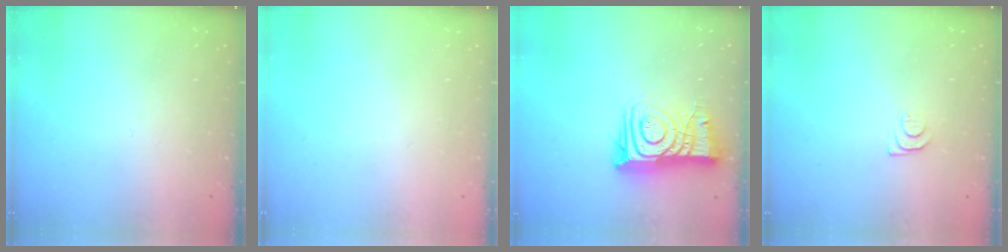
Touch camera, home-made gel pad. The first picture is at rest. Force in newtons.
{"total": 1.7, "press": 1.6, "slide": 0.1}
{"total": 14.8, "press": 14.7, "slide": 1.6}
{"total": 4.6, "press": 4.6, "slide": 0.7}